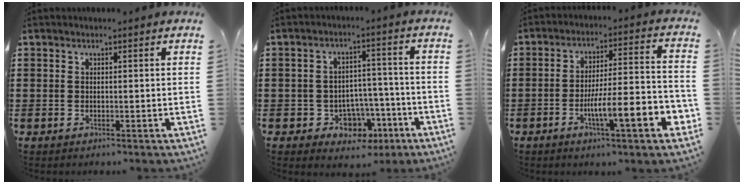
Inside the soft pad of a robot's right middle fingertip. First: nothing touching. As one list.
[{"total": 5.4, "force": [-3.0, 3.8, 2.4], "torque": [-0.047, 0.018, -0.055]}, {"total": 9.7, "force": [-4.3, 1.2, 8.5], "torque": [-0.137, -0.010, -0.078]}]